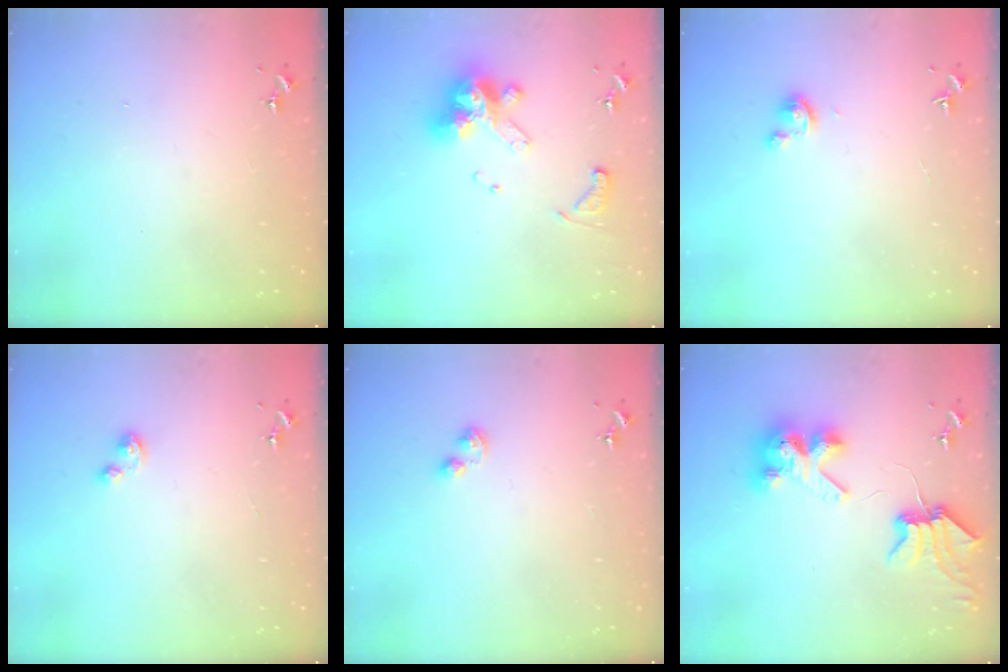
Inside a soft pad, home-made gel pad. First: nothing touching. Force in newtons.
{"total": 14.2, "press": 14.0, "slide": 1.8}
{"total": 2.8, "press": 2.8, "slide": 0.3}
{"total": 2.9, "press": 2.9, "slide": 0.3}
{"total": 3.2, "press": 3.2, "slide": 0.4}
{"total": 9.2, "press": 9.1, "slide": 1.1}